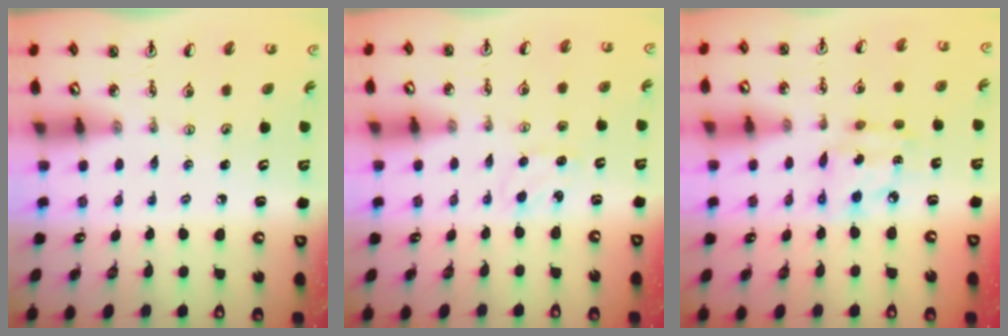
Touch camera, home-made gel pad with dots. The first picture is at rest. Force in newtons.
{"total": 4.2, "press": 4.2, "slide": 0.5}
{"total": 7.6, "press": 7.5, "slide": 0.4}